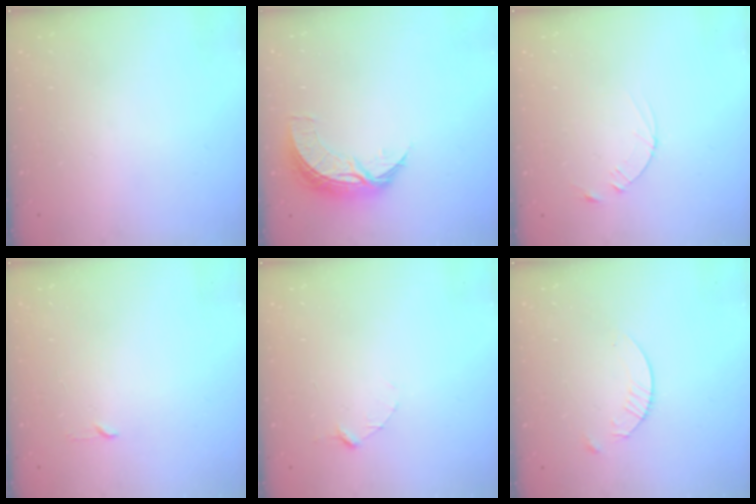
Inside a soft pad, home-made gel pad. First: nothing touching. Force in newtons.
{"total": 8.4, "press": 8.4, "slide": 0.2}
{"total": 2.5, "press": 2.5, "slide": 0.3}
{"total": 2.3, "press": 2.2, "slide": 0.3}
{"total": 2.9, "press": 2.9, "slide": 0.3}
{"total": 4.8, "press": 4.8, "slide": 0.6}